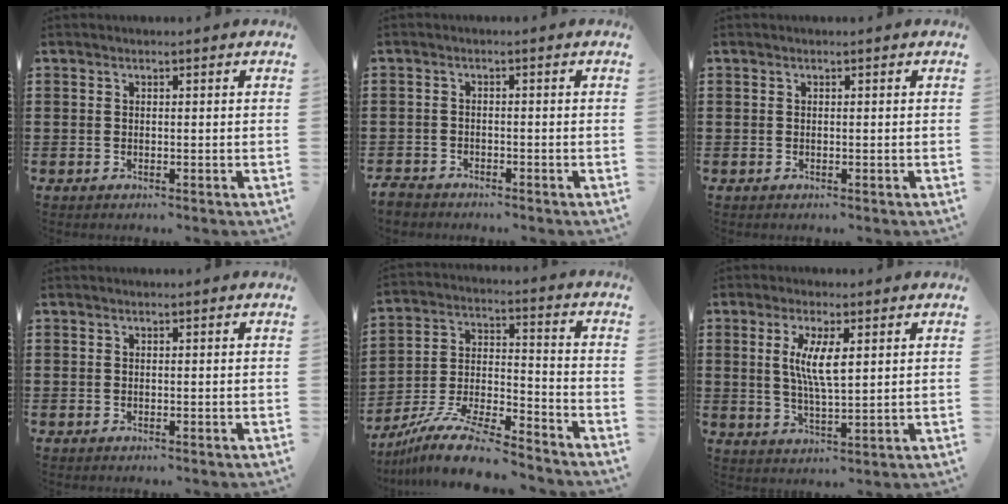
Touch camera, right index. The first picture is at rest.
{"total": 2.2, "force": [-2.2, 0.4, 0.0], "torque": [-0.013, -0.004, -0.049]}
{"total": 0.0}
{"total": 0.0}
{"total": 11.7, "force": [-10.4, 1.5, 5.2], "torque": [-0.095, 0.025, -0.202]}
{"total": 6.1, "force": [1.6, 1.6, 5.7], "torque": [-0.116, 0.003, 0.025]}